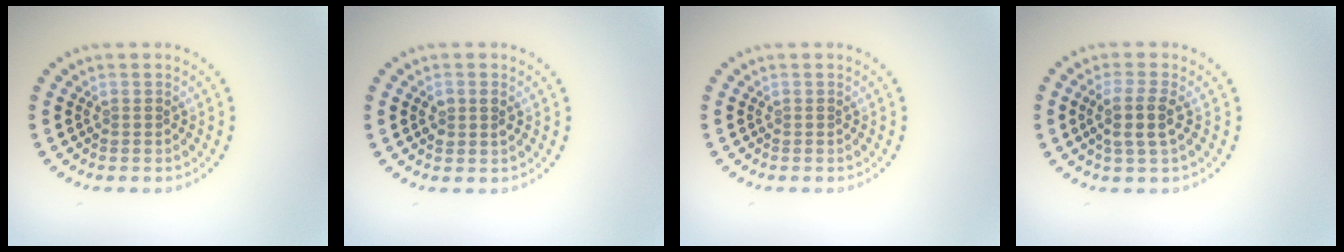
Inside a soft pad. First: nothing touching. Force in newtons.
{"total": 1.4, "press": 1.4, "slide": 0.3}
{"total": 0.0}
{"total": 2.8, "press": 2.4, "slide": 1.4}